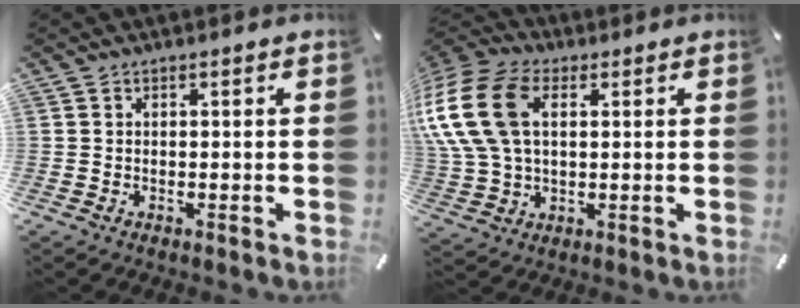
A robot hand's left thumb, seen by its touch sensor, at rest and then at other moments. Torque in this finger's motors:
{"motor_torque": [1.36, 1.21, 2.12, -0.65, 1.05]}